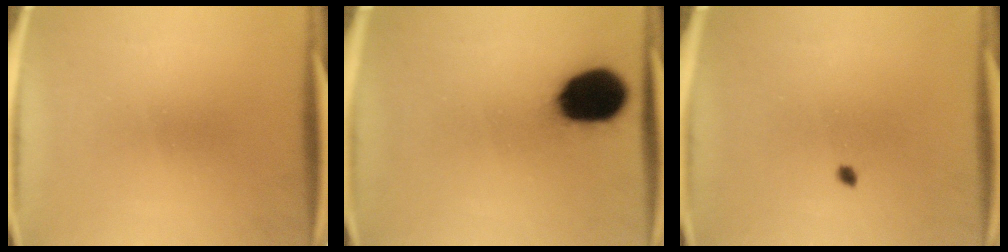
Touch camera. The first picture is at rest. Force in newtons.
{"total": 17.9}
{"total": 0.8}